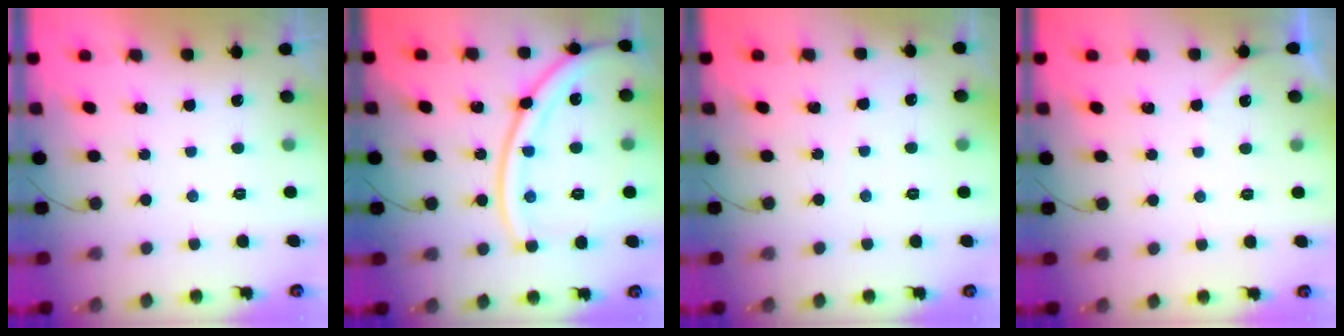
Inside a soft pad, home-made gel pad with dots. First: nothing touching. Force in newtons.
{"total": 18.4, "press": 18.3, "slide": 2.1}
{"total": 2.9, "press": 2.9, "slide": 0.4}
{"total": 3.1, "press": 3.1, "slide": 0.3}